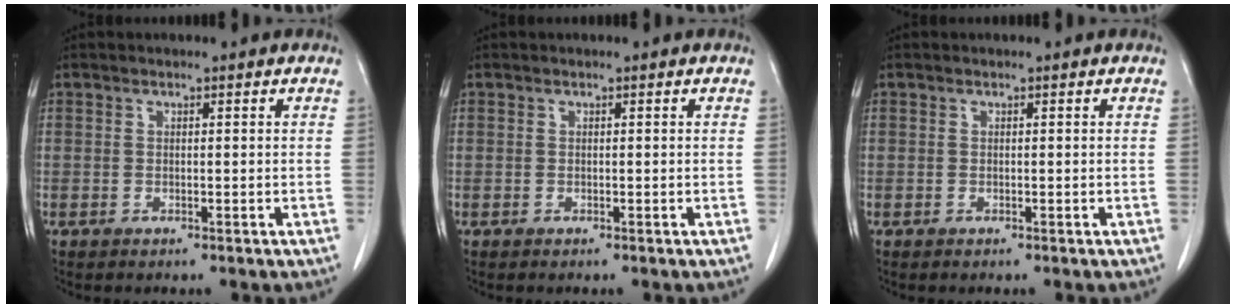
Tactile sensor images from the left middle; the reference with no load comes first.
{"total": 0.0}
{"total": 0.0}